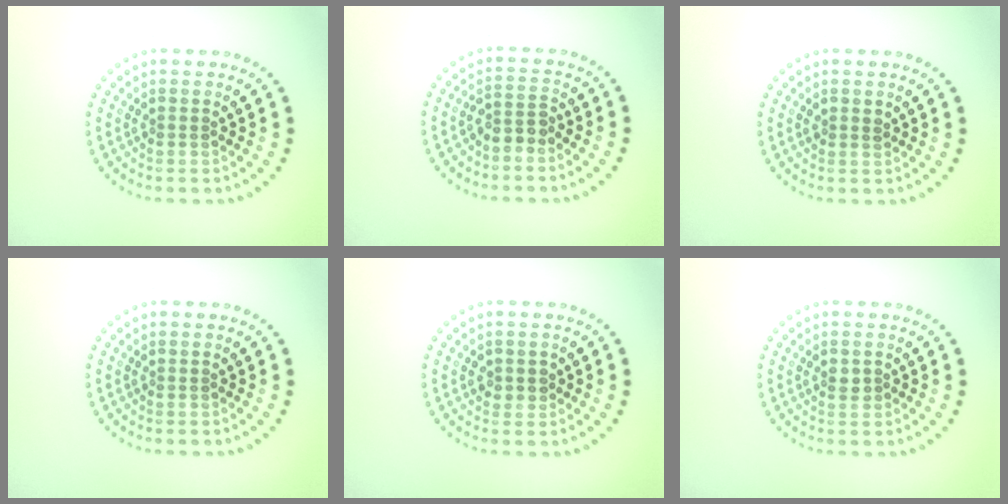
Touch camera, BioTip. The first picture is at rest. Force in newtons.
{"total": 2.1, "press": 1.7, "slide": 1.2}
{"total": 0.8, "press": 0.7, "slide": 0.3}
{"total": 0.0}
{"total": 1.4, "press": 1.3, "slide": 0.6}
{"total": 1.1, "press": 1.1, "slide": 0.1}